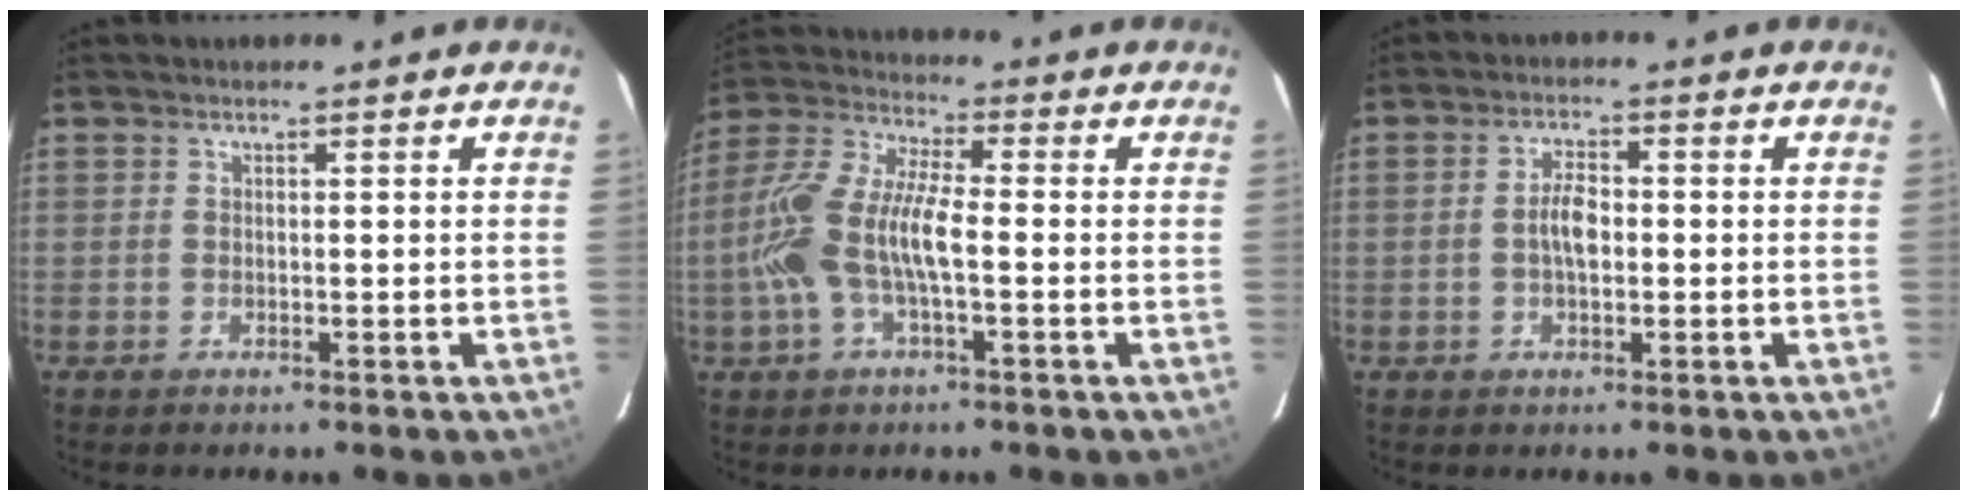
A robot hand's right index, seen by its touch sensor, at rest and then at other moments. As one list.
[{"total": 12.5, "force": [-2.2, 3.9, 11.7], "torque": [-0.253, 0.007, -0.046]}, {"total": 4.1, "force": [-0.4, 1.9, 3.6], "torque": [-0.070, 0.008, -0.007]}]